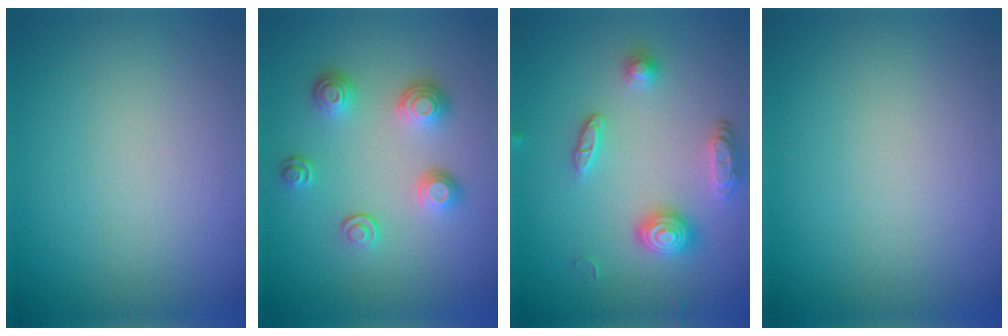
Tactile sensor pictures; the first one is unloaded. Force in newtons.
{"total": 3.6, "press": 2.8, "slide": 2.2}
{"total": 3.2, "press": 3.1, "slide": 0.7}
{"total": 0.0}